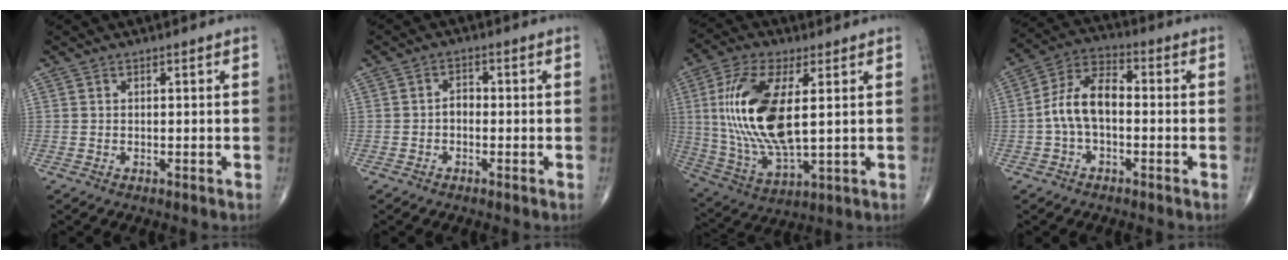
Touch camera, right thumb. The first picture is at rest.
{"total": 2.1, "force": [-0.6, 1.5, 1.4], "torque": [-0.012, 0.011, -0.017]}
{"total": 18.6, "force": [2.7, 7.7, 16.7], "torque": [-0.353, -0.015, 0.058]}
{"total": 9.5, "force": [-1.1, 5.3, 7.8], "torque": [-0.145, 0.037, -0.031]}